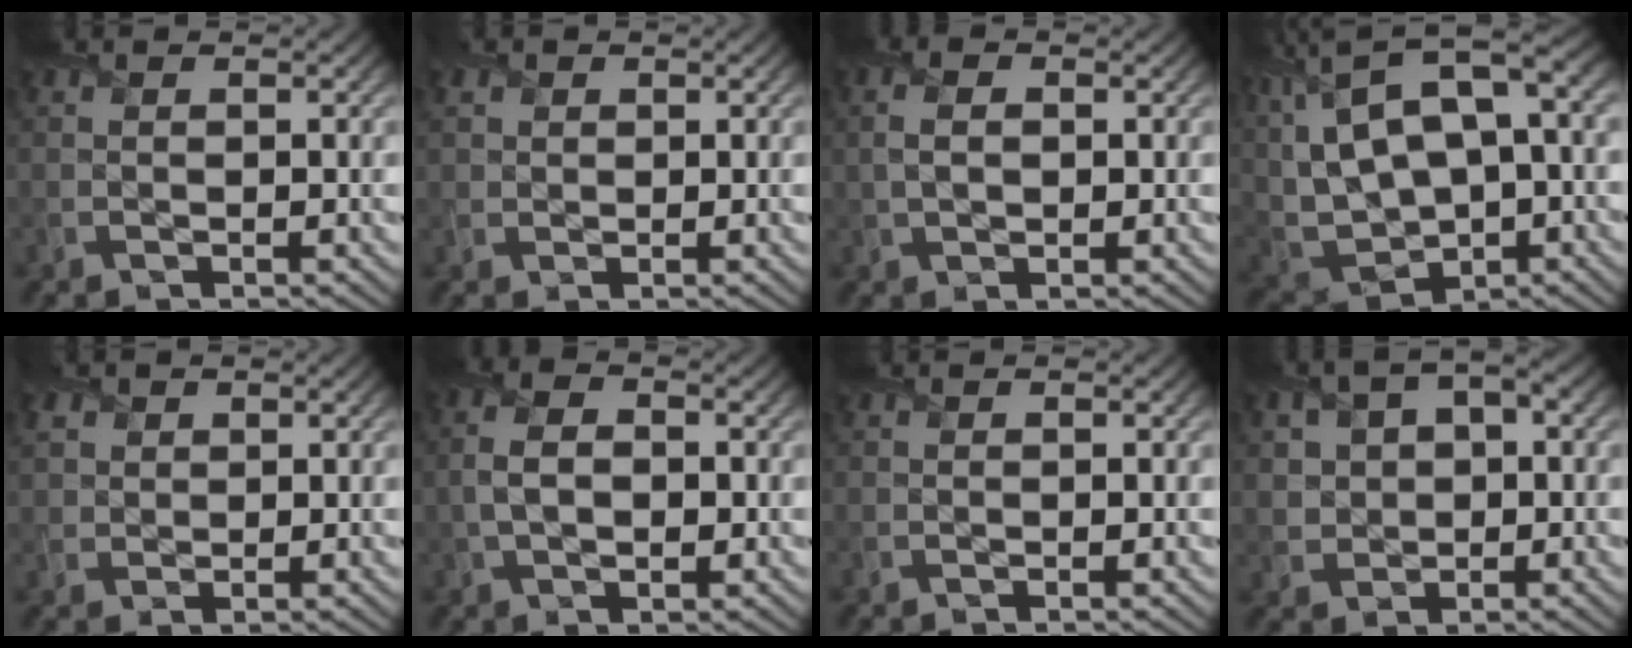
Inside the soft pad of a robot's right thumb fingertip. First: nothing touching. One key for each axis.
{"total": 2.0, "fx": 1.0, "fy": 1.7, "fz": 0.4, "tx": -0.016, "ty": 0.001, "tz": 0.019}
{"total": 2.9, "fx": 0.3, "fy": 1.9, "fz": 2.2, "tx": -0.056, "ty": -0.001, "tz": 0.006}
{"total": 17.0, "fx": 5.6, "fy": 9.1, "fz": 13.3, "tx": -0.310, "ty": 0.019, "tz": 0.125}
{"total": 3.0, "fx": 1.5, "fy": 2.4, "fz": 0.9, "tx": -0.034, "ty": 0.003, "tz": 0.031}
{"total": 4.8, "fx": 0.0, "fy": 3.0, "fz": 3.8, "tx": -0.088, "ty": -0.002, "tz": 0.003}
{"total": 0.0}
{"total": 6.0, "fx": 1.3, "fy": 4.3, "fz": 3.9, "tx": -0.078, "ty": 0.001, "tz": 0.020}